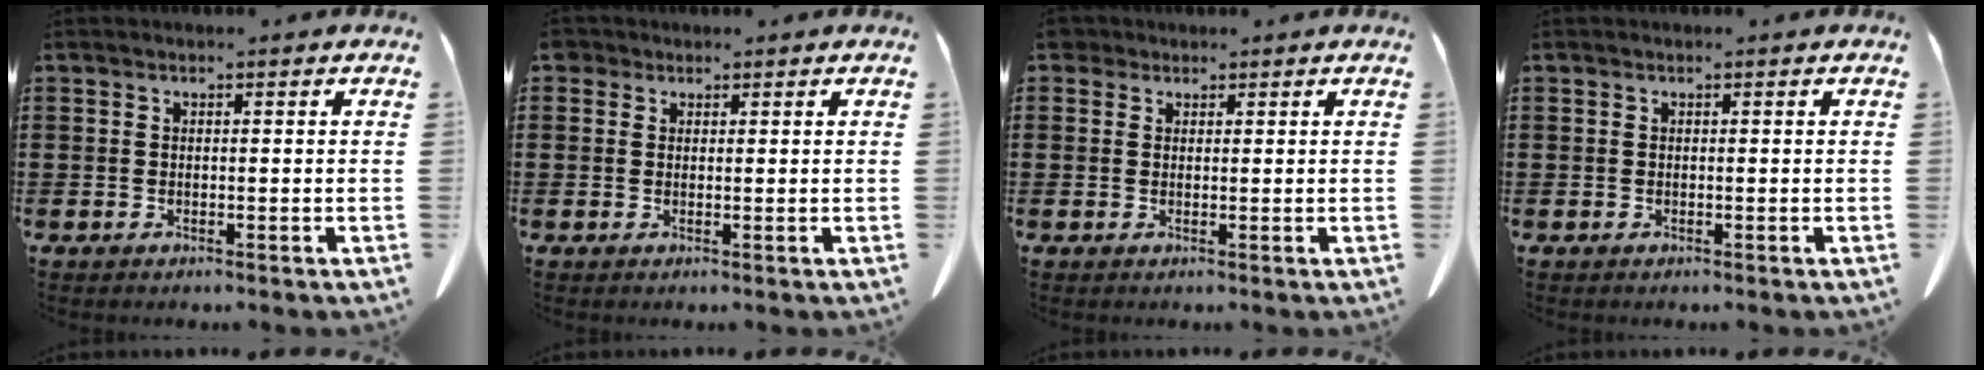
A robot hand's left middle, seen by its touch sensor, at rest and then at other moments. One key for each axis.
{"total": 1.2, "fx": 0.8, "fy": 0.9, "fz": 0.3, "tx": -0.011, "ty": 0.004, "tz": 0.016}
{"total": 1.7, "fx": 1.2, "fy": 1.1, "fz": 0.4, "tx": -0.016, "ty": 0.005, "tz": 0.024}
{"total": 0.0}